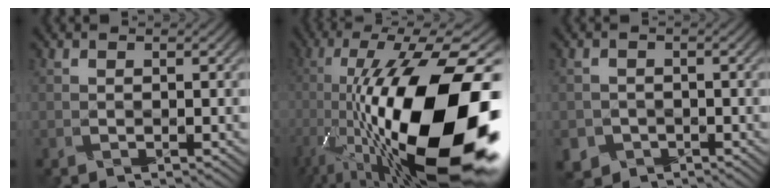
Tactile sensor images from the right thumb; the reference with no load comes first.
{"total": 20.5, "force": [-4.7, 7.7, 18.5], "torque": [-0.316, 0.006, -0.092]}
{"total": 2.5, "force": [-1.4, 1.9, -0.8], "torque": [0.008, -0.017, -0.029]}